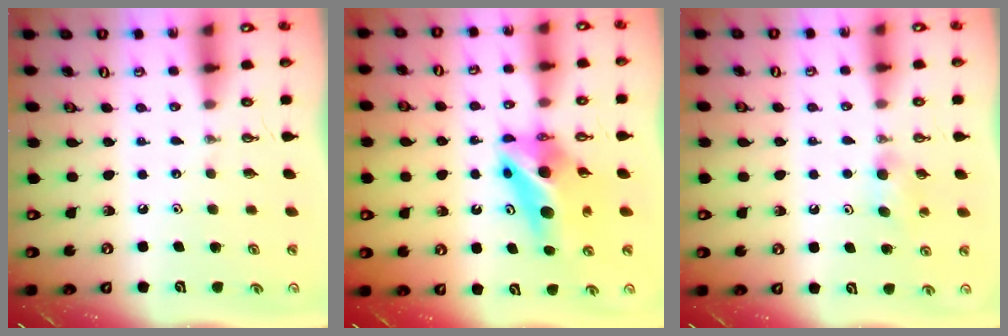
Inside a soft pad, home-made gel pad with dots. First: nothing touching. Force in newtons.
{"total": 11.4, "press": 11.4, "slide": 1.0}
{"total": 4.7, "press": 4.1, "slide": 2.3}